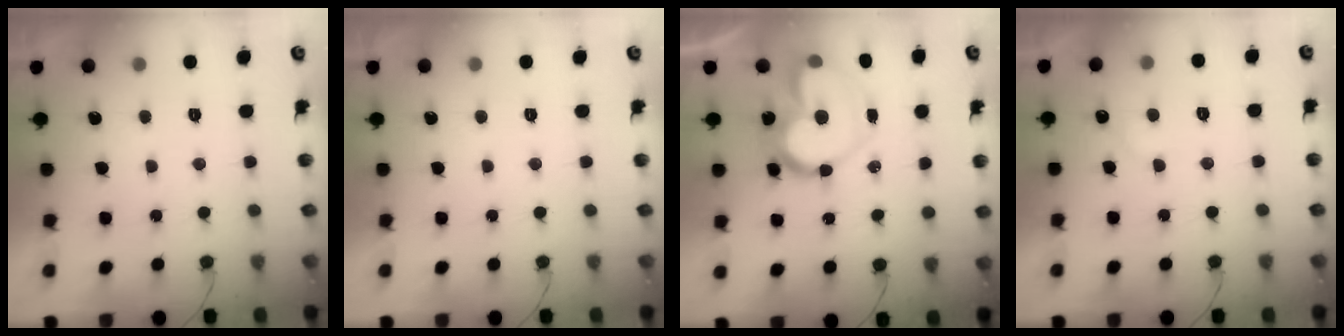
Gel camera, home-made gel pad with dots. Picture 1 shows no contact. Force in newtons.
{"total": 1.8, "press": 1.8, "slide": 0.1}
{"total": 17.1, "press": 17.0, "slide": 1.4}
{"total": 5.0, "press": 5.0, "slide": 0.4}